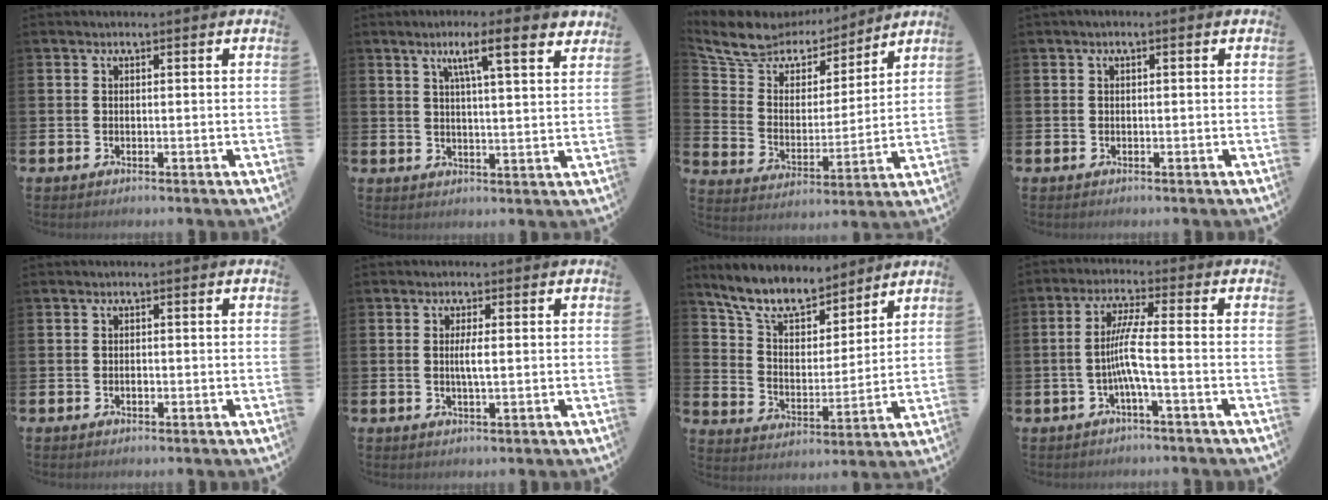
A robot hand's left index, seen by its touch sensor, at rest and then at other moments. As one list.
[{"total": 7.5, "force": [4.9, 1.4, 5.4], "torque": [-0.086, -0.019, 0.074]}, {"total": 8.3, "force": [7.2, 3.9, 1.4], "torque": [-0.074, -0.048, 0.129]}, {"total": 0.6, "force": [-0.1, 0.1, 0.6], "torque": [-0.018, 0.003, 0.000]}, {"total": 0.6, "force": [-0.2, 0.4, 0.5], "torque": [-0.009, 0.001, -0.005]}, {"total": 2.0, "force": [0.1, 0.4, 2.0], "torque": [-0.029, -0.005, -0.002]}, {"total": 9.7, "force": [8.4, 3.5, 3.4], "torque": [-0.112, -0.047, 0.154]}, {"total": 5.4, "force": [-1.4, -0.2, 5.2], "torque": [-0.100, -0.005, -0.033]}]